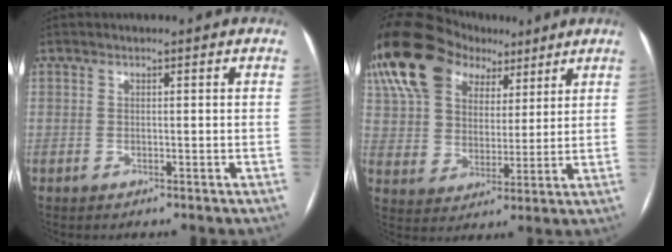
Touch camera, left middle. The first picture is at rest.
{"total": 21.0, "force": [12.1, 13.6, 10.5], "torque": [-0.242, 0.084, 0.218]}